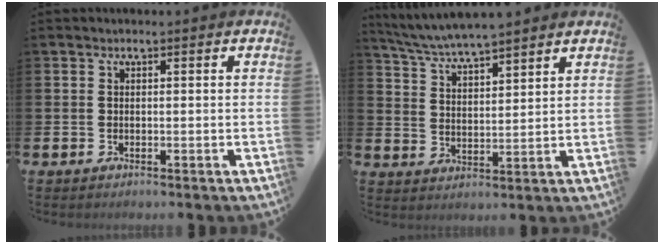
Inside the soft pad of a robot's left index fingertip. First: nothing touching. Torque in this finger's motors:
{"motor_torque": [0.97, -1.17, 0.58, 0.21]}